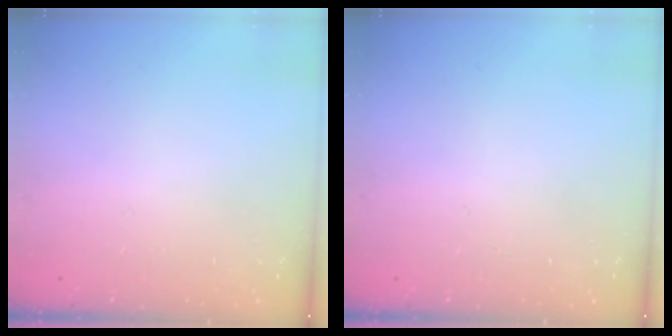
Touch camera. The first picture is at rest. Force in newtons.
{"total": 0.0}